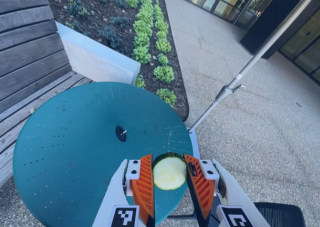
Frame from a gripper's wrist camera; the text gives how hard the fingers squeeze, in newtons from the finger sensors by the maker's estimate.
{"total": 13.3, "left": 13.5, "right": 13.1}